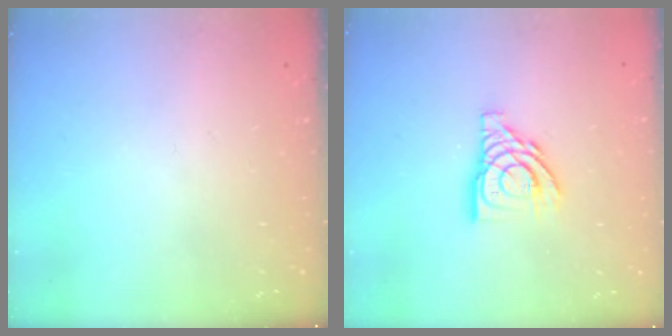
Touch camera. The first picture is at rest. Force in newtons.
{"total": 12.4, "press": 12.3, "slide": 1.3}